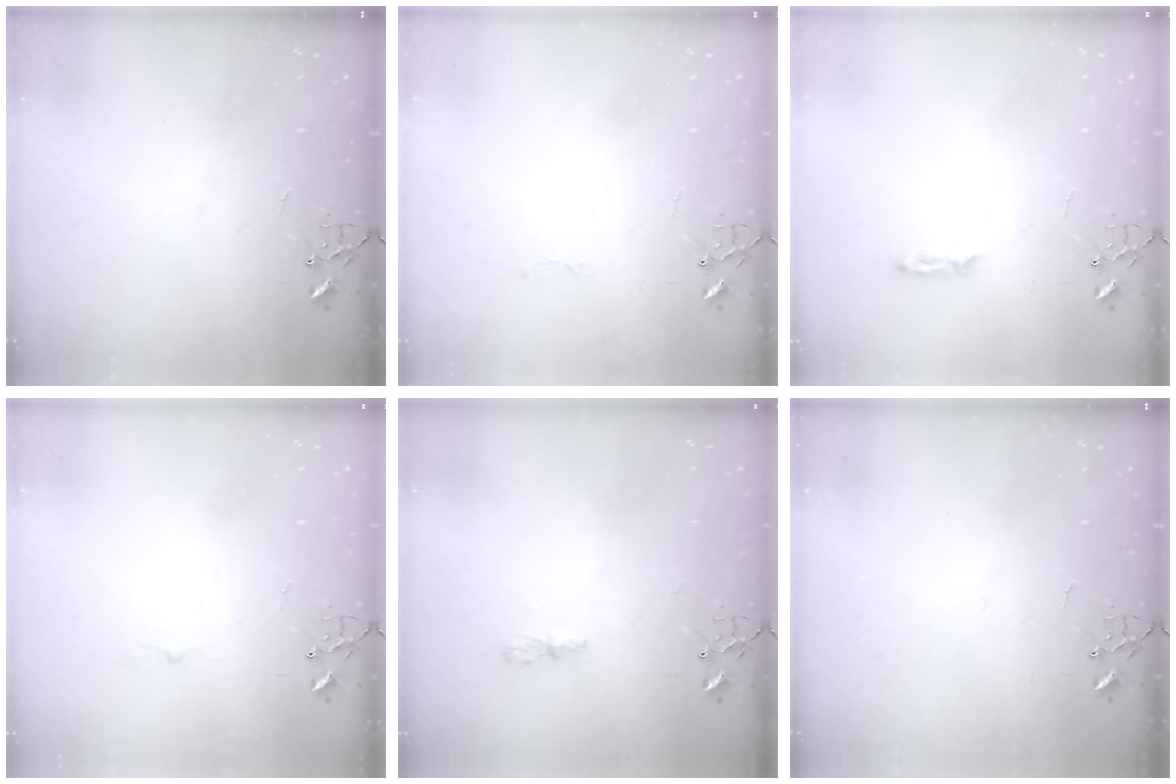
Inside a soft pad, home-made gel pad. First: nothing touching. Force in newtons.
{"total": 2.5, "press": 2.5, "slide": 0.4}
{"total": 3.2, "press": 3.2, "slide": 0.4}
{"total": 1.8, "press": 1.8, "slide": 0.2}
{"total": 4.0, "press": 4.0, "slide": 0.5}
{"total": 0.0}